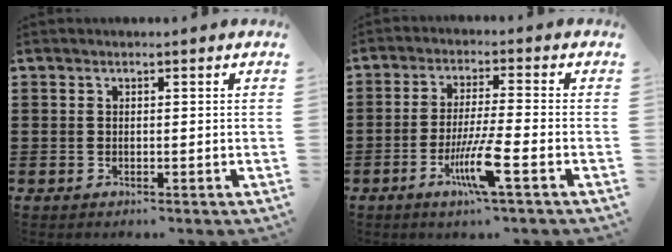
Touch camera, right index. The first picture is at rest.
{"total": 7.8, "force": [-3.5, 0.3, 6.9], "torque": [-0.138, -0.015, -0.066]}